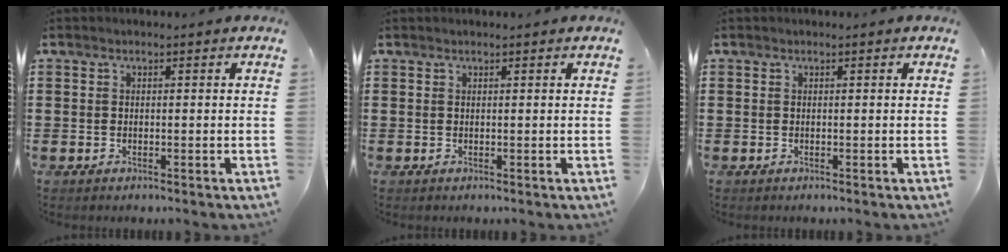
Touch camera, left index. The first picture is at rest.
{"total": 0.0}
{"total": 0.0}